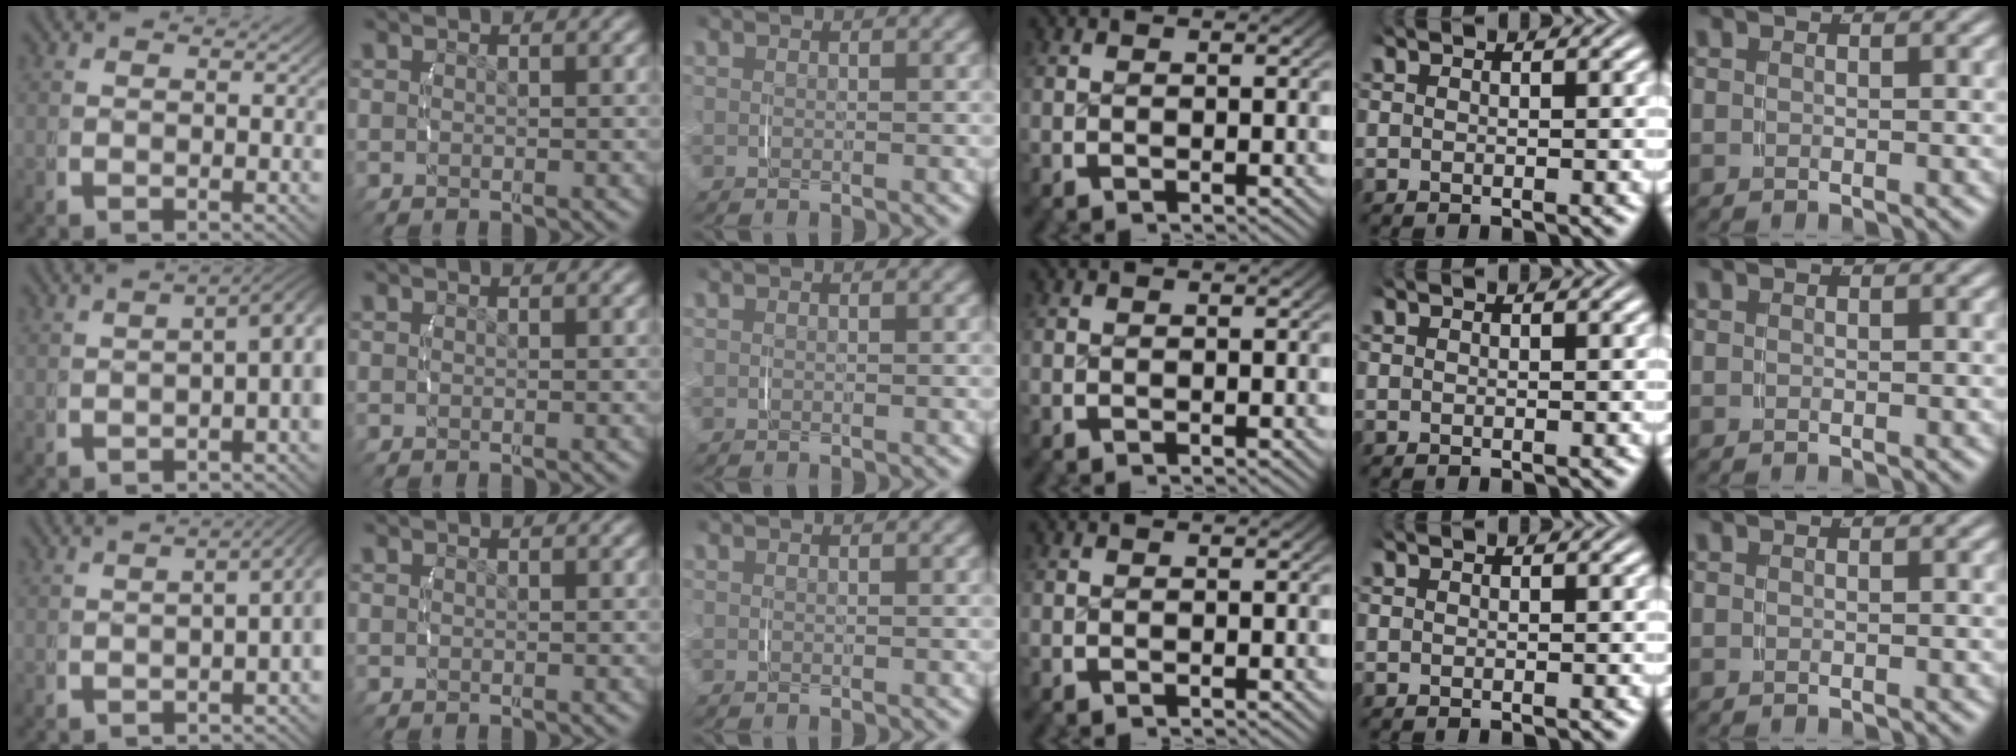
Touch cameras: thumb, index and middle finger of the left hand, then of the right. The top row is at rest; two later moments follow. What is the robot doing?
{"motion": "lift_and_place", "object": "string"}